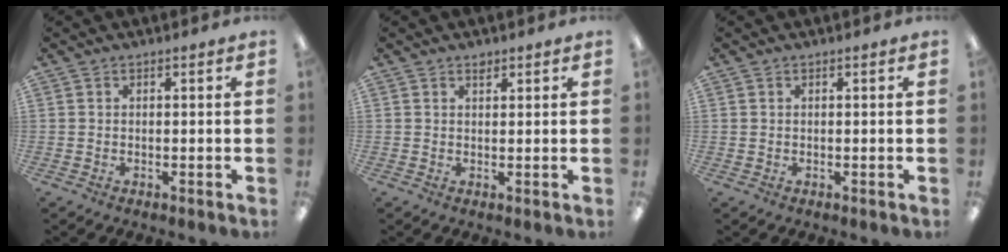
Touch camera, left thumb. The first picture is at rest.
{"total": 1.6, "force": [1.3, 0.8, 0.5], "torque": [0.005, -0.008, 0.022]}
{"total": 0.6, "force": [0.4, 0.3, 0.2], "torque": [-0.004, 0.003, 0.007]}